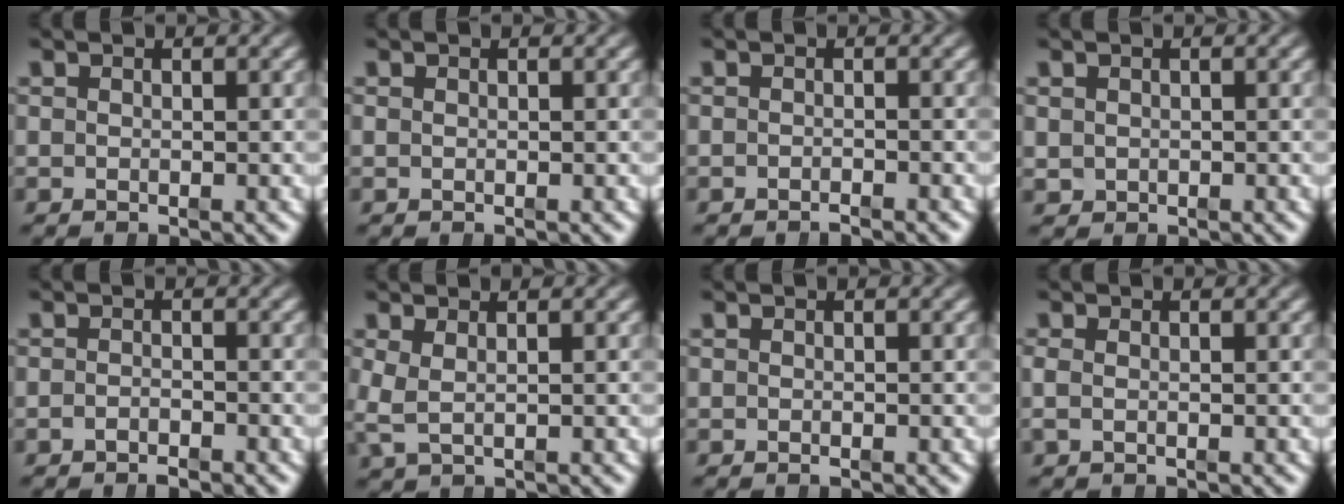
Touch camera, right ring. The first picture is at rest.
{"total": 0.0}
{"total": 1.0, "force": [-0.9, -0.2, 0.1], "torque": [0.000, -0.002, -0.015]}
{"total": 1.0, "force": [0.1, 0.9, 0.3], "torque": [-0.014, -0.015, 0.014]}
{"total": 1.5, "force": [-1.4, 0.1, 0.4], "torque": [-0.004, -0.005, -0.023]}
{"total": 2.2, "force": [0.2, 1.5, 1.6], "torque": [-0.049, -0.017, 0.015]}
{"total": 0.0}
{"total": 0.9, "force": [-0.1, 0.4, 0.7], "torque": [-0.026, -0.008, 0.005]}